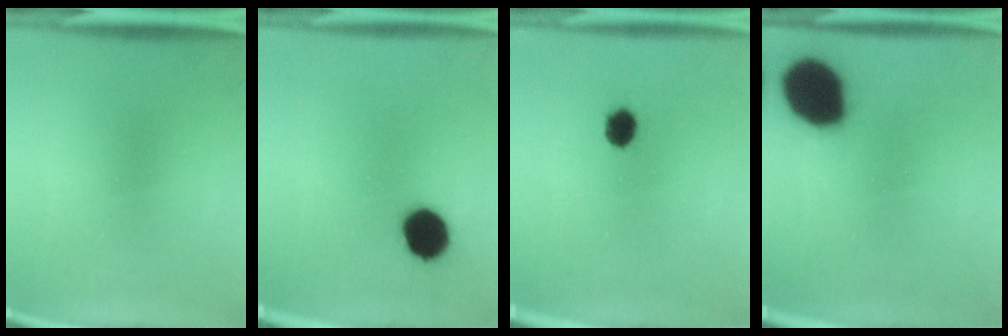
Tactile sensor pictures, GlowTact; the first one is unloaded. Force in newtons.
{"total": 10.0}
{"total": 3.4}
{"total": 18.9}